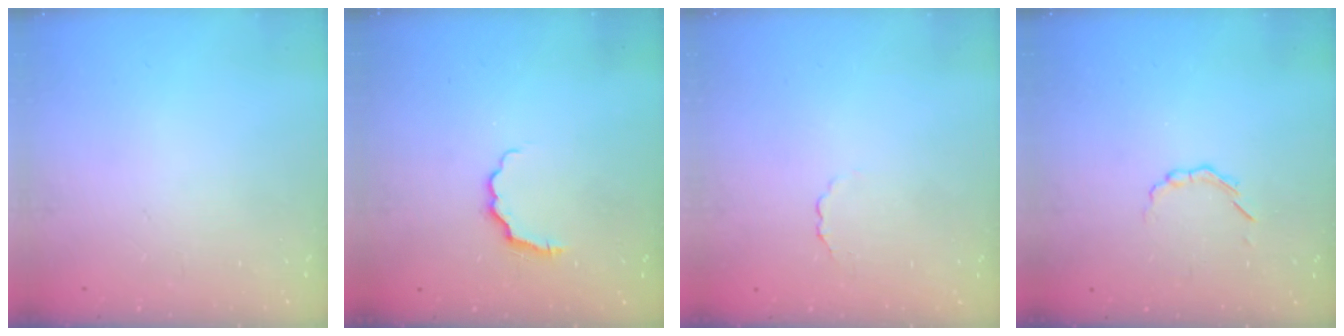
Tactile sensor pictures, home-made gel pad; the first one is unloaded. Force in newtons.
{"total": 4.2, "press": 4.1, "slide": 0.6}
{"total": 1.7, "press": 1.6, "slide": 0.5}
{"total": 3.2, "press": 3.1, "slide": 0.7}